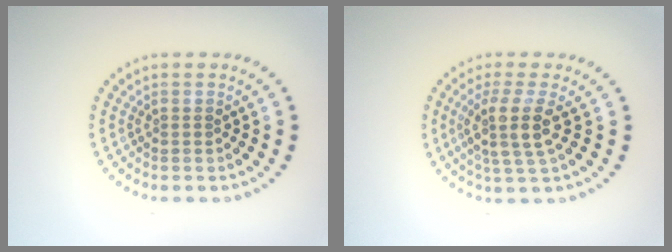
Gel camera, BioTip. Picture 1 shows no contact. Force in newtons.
{"total": 3.5, "press": 2.8, "slide": 2.1}